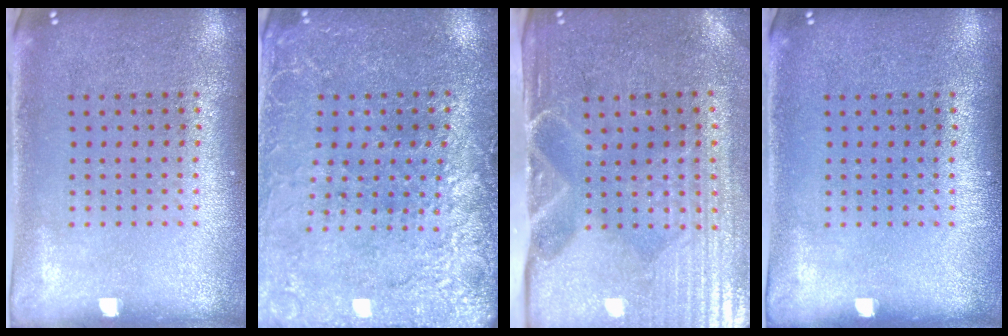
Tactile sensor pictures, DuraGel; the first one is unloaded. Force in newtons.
{"total": 2.9, "press": 2.8, "slide": 0.4}
{"total": 4.7, "press": 4.1, "slide": 2.4}
{"total": 0.0}